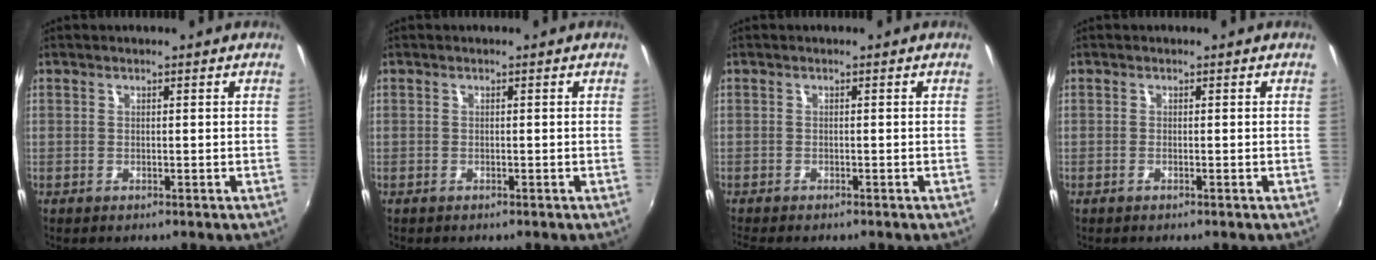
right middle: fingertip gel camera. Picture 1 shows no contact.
{"total": 0.6, "force": [-0.4, 0.4, 0.1], "torque": [-0.004, -0.003, -0.008]}
{"total": 3.1, "force": [-2.7, 0.8, 1.4], "torque": [-0.032, -0.022, -0.043]}
{"total": 0.6, "force": [-0.4, -0.2, 0.3], "torque": [-0.003, 0.000, -0.010]}